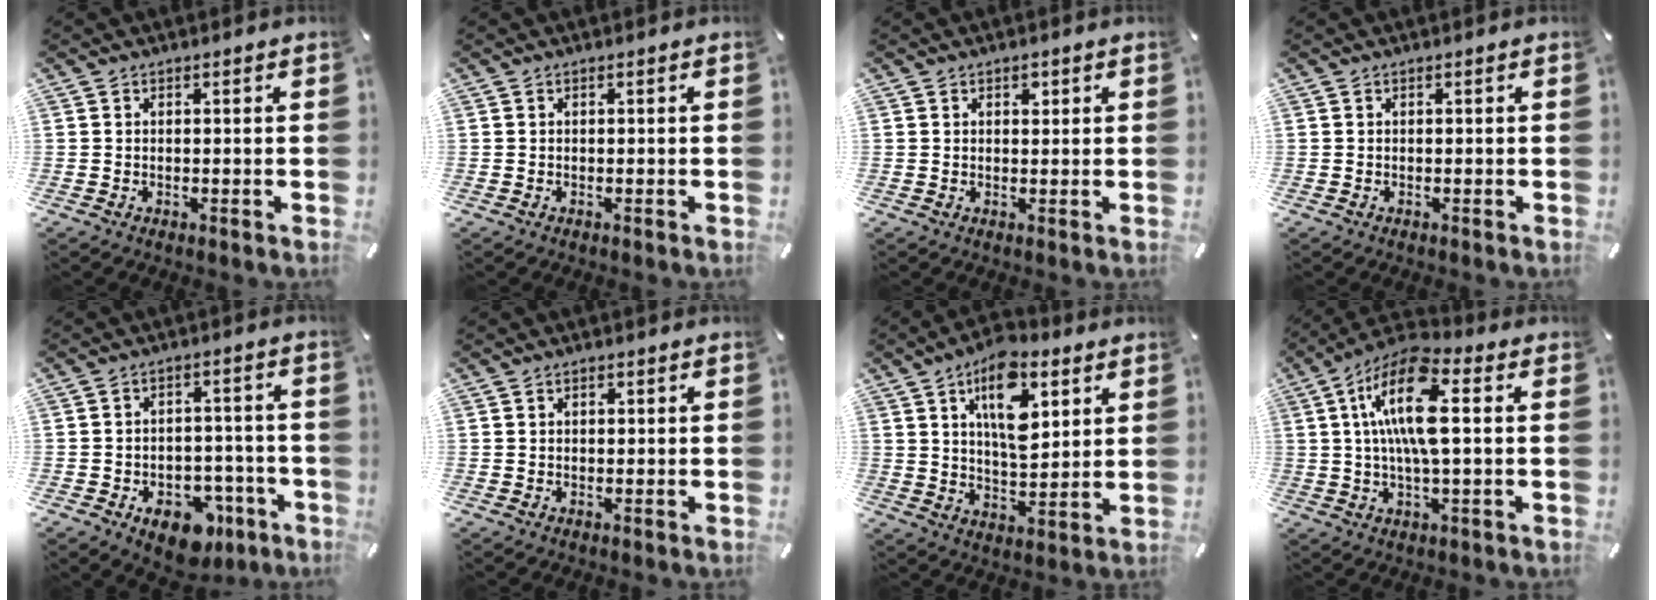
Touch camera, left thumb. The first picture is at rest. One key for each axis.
{"total": 0.0}
{"total": 1.5, "fx": 0.7, "fy": 1.1, "fz": 0.6, "tx": 0.002, "ty": -0.003, "tz": 0.010}
{"total": 0.0}
{"total": 10.7, "fx": -5.4, "fy": 7.2, "fz": 5.8, "tx": -0.060, "ty": 0.035, "tz": -0.083}
{"total": 0.9, "fx": 0.3, "fy": 0.7, "fz": 0.5, "tx": -0.011, "ty": 0.005, "tz": 0.004}
{"total": 14.7, "fx": 6.8, "fy": 7.5, "fz": 10.7, "tx": -0.162, "ty": -0.018, "tz": 0.115}
{"total": 15.9, "fx": 2.4, "fy": 5.8, "fz": 14.6, "tx": -0.293, "ty": 0.000, "tz": 0.039}